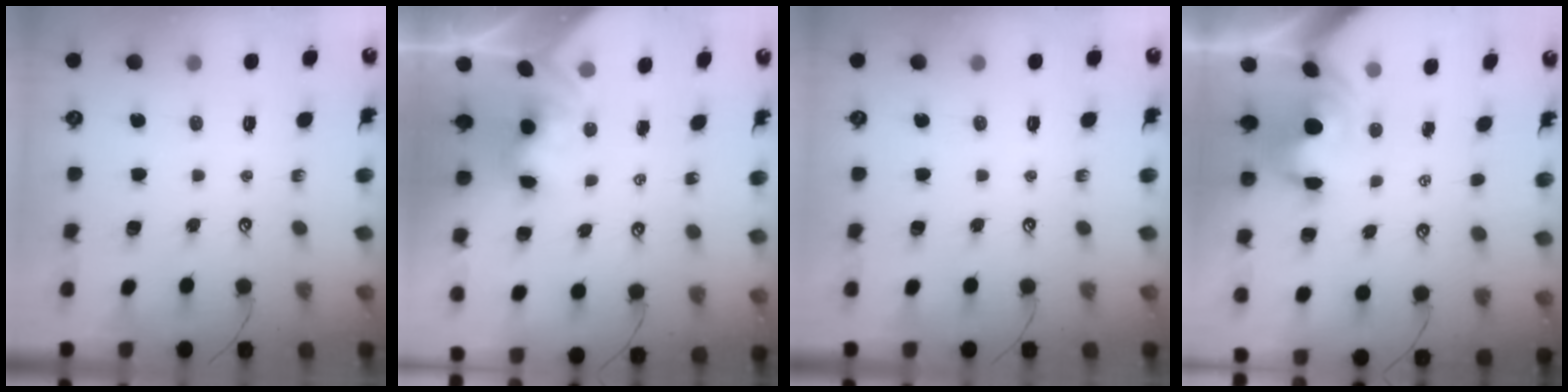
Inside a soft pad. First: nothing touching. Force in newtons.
{"total": 3.8, "press": 3.8, "slide": 0.2}
{"total": 0.0}
{"total": 3.0, "press": 2.8, "slide": 1.0}